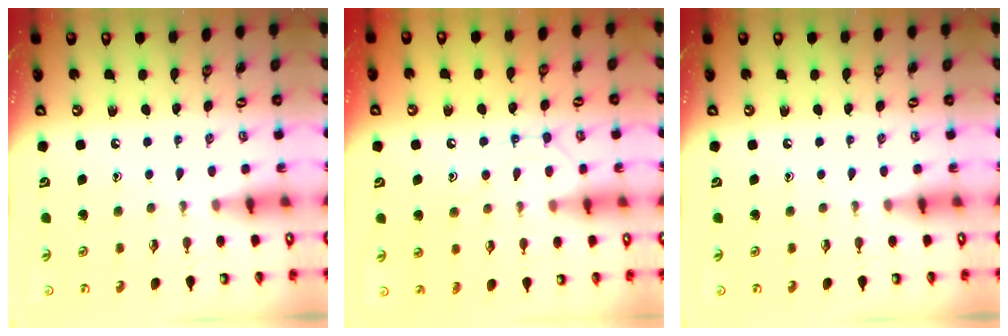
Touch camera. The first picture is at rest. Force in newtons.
{"total": 11.5, "press": 11.4, "slide": 1.1}
{"total": 0.0}